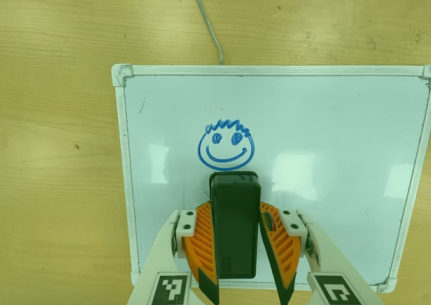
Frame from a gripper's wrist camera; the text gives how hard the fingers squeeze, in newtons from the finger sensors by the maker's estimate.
{"total": 6.3, "left": 5.3, "right": 7.3}